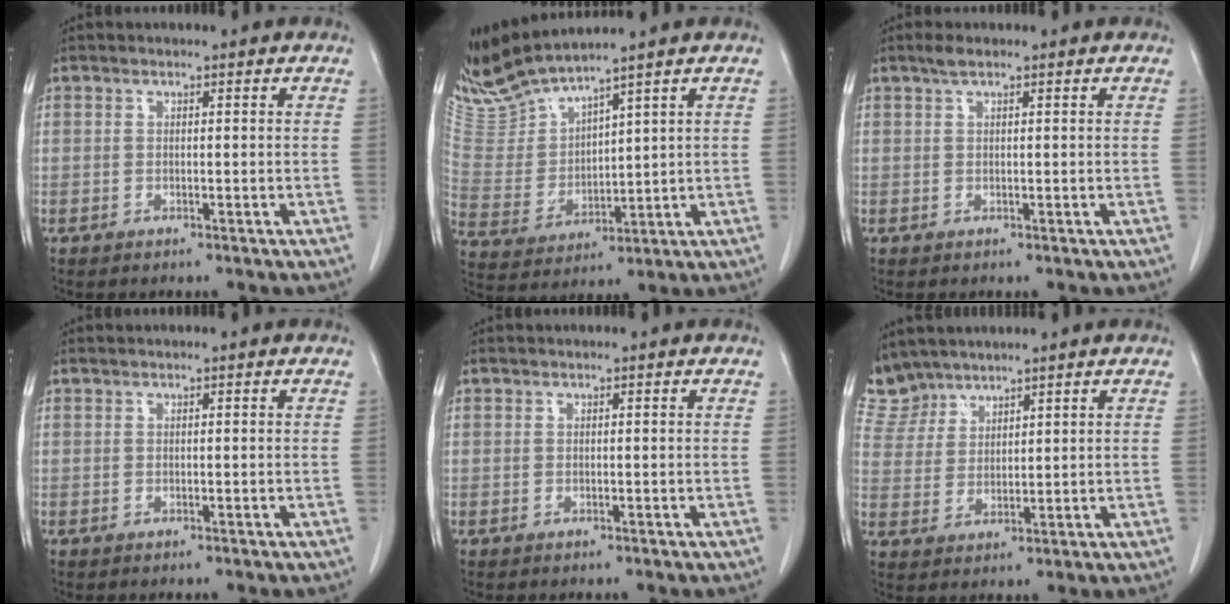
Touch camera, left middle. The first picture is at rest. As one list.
[{"total": 8.5, "force": [8.2, -0.5, 2.3], "torque": [-0.070, -0.002, 0.185]}, {"total": 1.5, "force": [1.1, 0.2, 1.1], "torque": [-0.026, 0.010, 0.021]}, {"total": 0.0}, {"total": 0.0}, {"total": 5.4, "force": [5.1, 1.5, -0.6], "torque": [0.002, 0.007, 0.118]}]